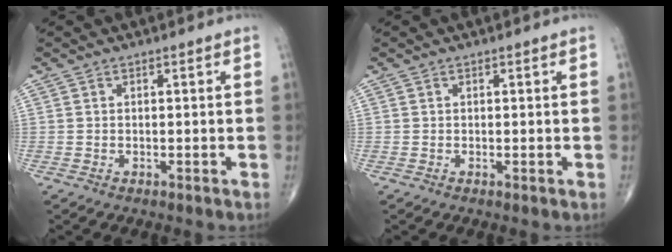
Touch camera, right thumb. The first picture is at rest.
{"total": 0.0}